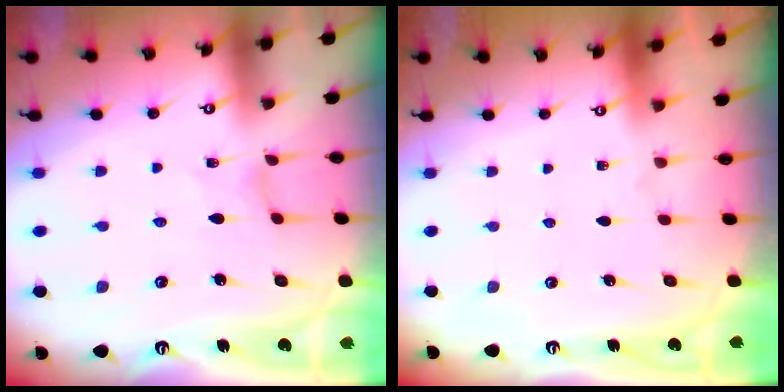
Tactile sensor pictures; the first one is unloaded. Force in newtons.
{"total": 0.0}